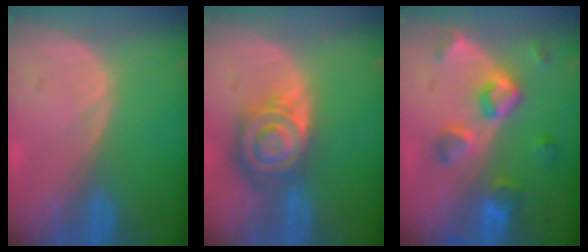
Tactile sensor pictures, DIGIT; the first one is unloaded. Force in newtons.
{"total": 8.5, "press": 7.4, "slide": 4.3}
{"total": 7.7, "press": 7.0, "slide": 3.3}